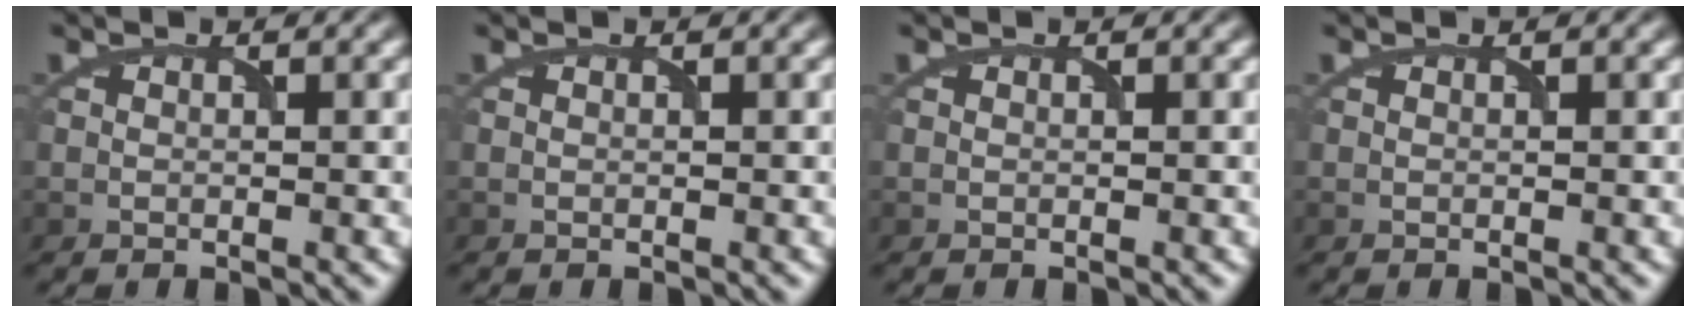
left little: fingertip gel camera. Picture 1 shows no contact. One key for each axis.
{"total": 0.0}
{"total": 0.0}
{"total": 0.0}